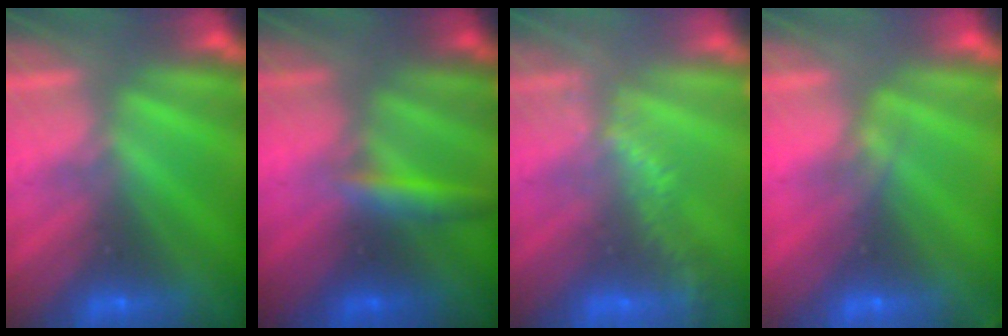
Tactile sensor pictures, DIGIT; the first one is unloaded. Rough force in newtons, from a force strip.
{"total": 2.8}
{"total": 2.9}
{"total": 2.8}